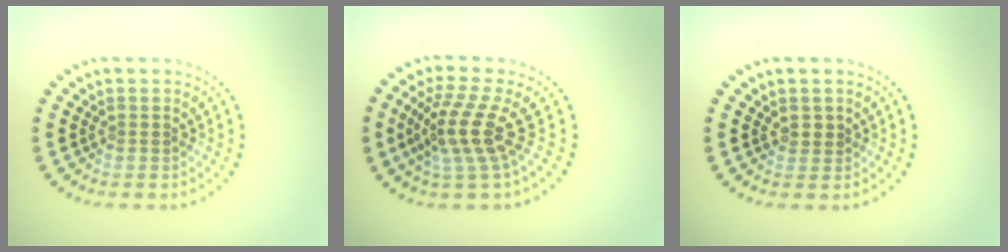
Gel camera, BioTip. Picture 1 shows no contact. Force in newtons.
{"total": 4.2, "press": 2.9, "slide": 3.0}
{"total": 0.6, "press": 0.5, "slide": 0.3}